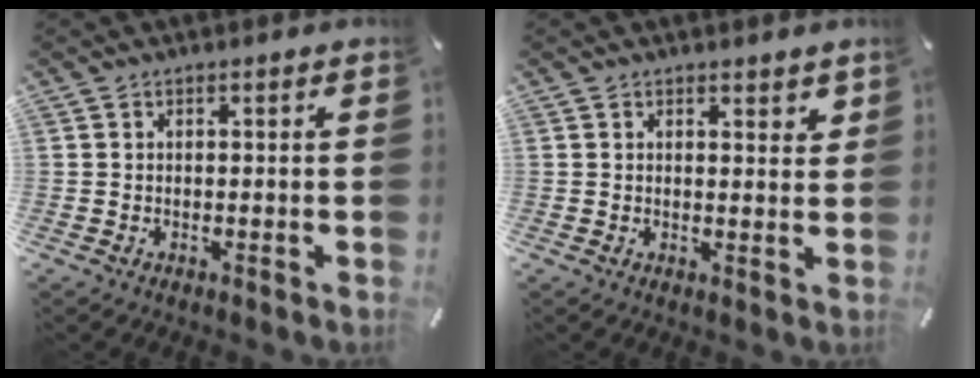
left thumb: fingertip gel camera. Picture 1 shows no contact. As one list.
[{"total": 2.4, "force": [2.0, 1.1, 0.7], "torque": [-0.001, -0.011, 0.033]}]